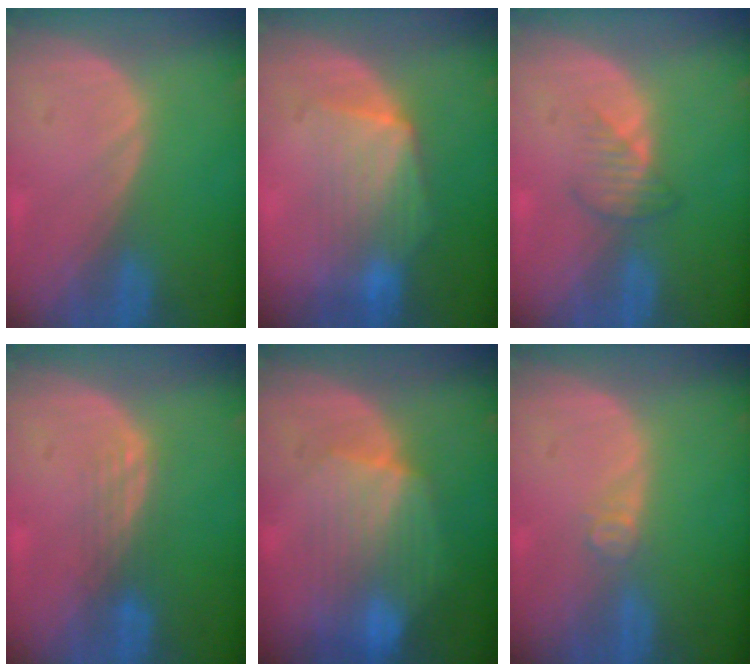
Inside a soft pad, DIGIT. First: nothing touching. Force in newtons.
{"total": 7.3, "press": 7.0, "slide": 2.1}
{"total": 2.8, "press": 2.7, "slide": 0.8}
{"total": 3.0, "press": 2.5, "slide": 1.7}
{"total": 8.4, "press": 8.0, "slide": 2.7}
{"total": 2.0, "press": 1.6, "slide": 1.1}